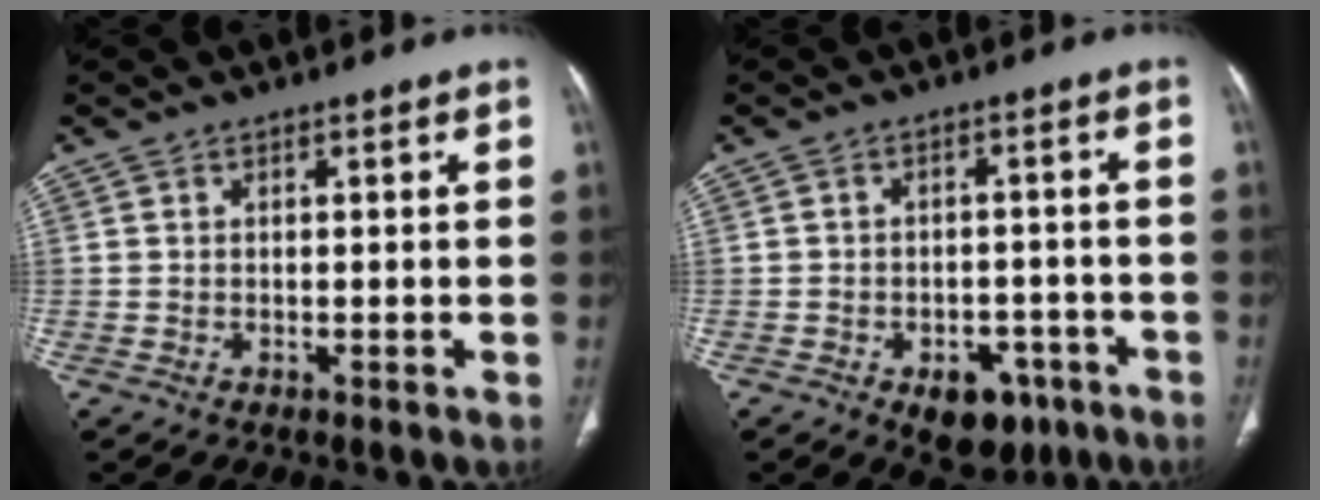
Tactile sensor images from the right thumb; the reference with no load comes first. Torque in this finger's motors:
{"motor_torque": [2.07, 0.43, 0.88, -0.66, 0.00]}